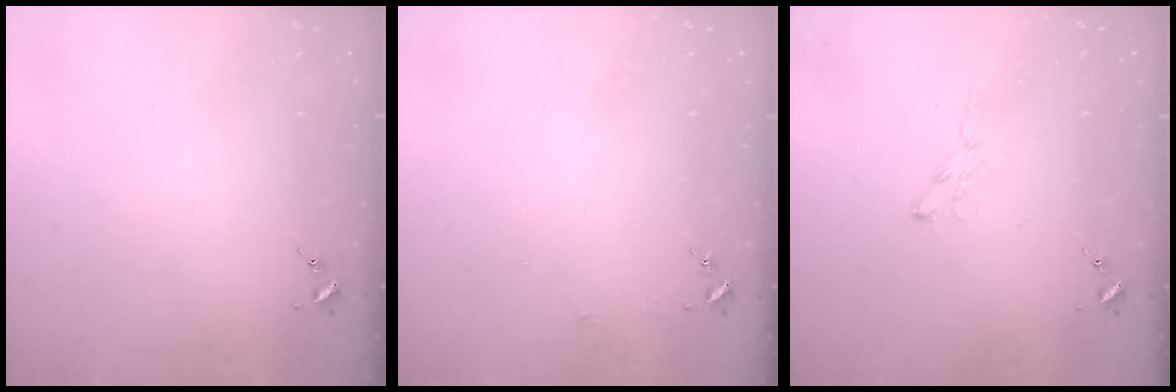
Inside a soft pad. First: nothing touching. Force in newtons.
{"total": 3.0, "press": 3.0, "slide": 0.3}
{"total": 3.9, "press": 3.8, "slide": 0.5}